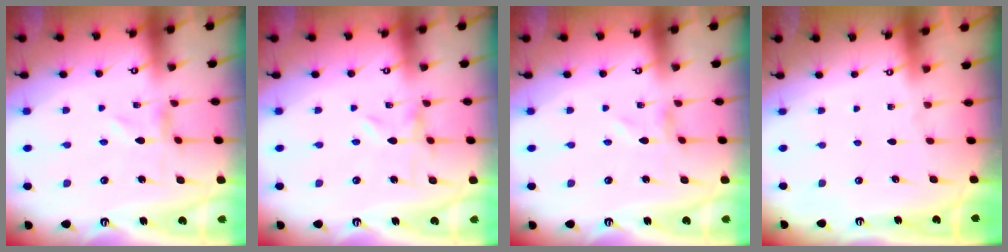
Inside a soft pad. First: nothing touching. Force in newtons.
{"total": 0.0}
{"total": 1.0, "press": 1.0, "slide": 0.0}
{"total": 0.0}